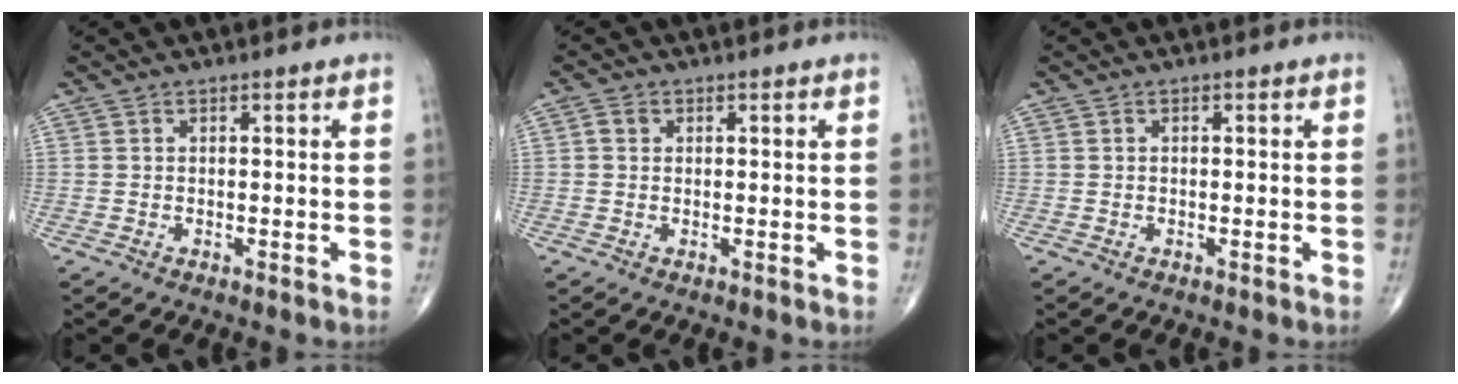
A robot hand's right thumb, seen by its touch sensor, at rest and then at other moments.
{"total": 1.4, "force": [0.3, 1.2, 0.6], "torque": [-0.008, 0.002, 0.003]}
{"total": 0.0}